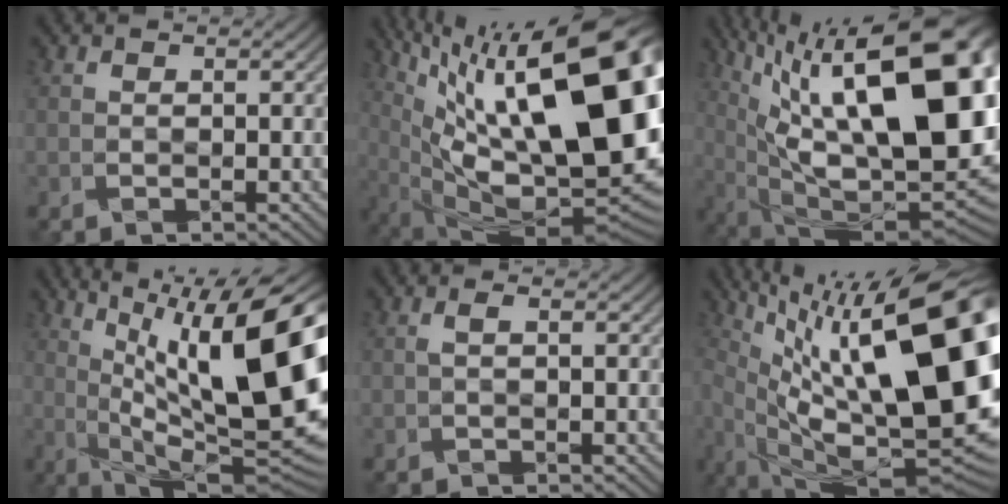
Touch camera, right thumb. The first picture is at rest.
{"total": 22.0, "force": [5.4, 8.2, 19.6], "torque": [-0.283, 0.011, 0.108]}
{"total": 23.2, "force": [7.5, 9.3, 19.9], "torque": [-0.305, 0.038, 0.133]}
{"total": 18.3, "force": [3.0, 6.1, 17.0], "torque": [-0.268, 0.015, 0.063]}
{"total": 0.9, "force": [0.1, 0.2, 0.9], "torque": [-0.018, 0.003, 0.000]}
{"total": 20.9, "force": [3.2, 7.7, 19.1], "torque": [-0.295, 0.005, 0.065]}